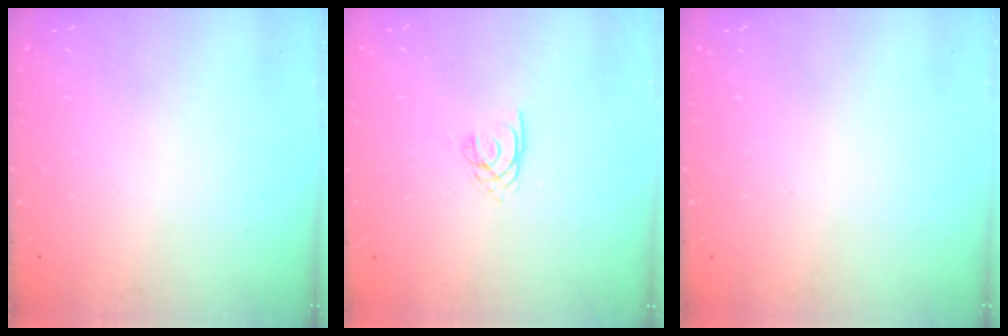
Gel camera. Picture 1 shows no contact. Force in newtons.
{"total": 2.1, "press": 2.1, "slide": 0.3}
{"total": 0.0}